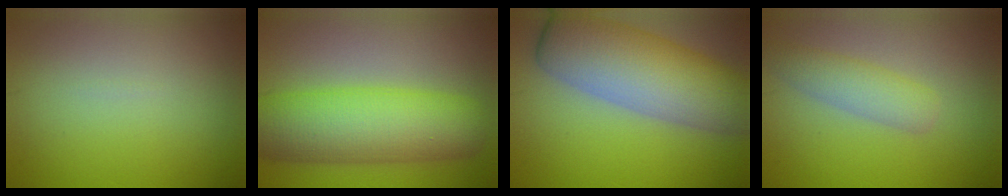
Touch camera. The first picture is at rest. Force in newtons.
{"total": 9.7, "press": 9.7, "slide": 0.2}
{"total": 9.9, "press": 9.9, "slide": 0.5}
{"total": 3.0, "press": 3.0, "slide": 0.2}